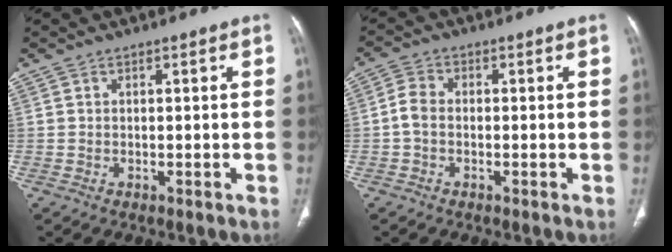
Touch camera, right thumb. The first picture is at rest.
{"total": 3.2, "force": [-0.7, 2.2, 2.2], "torque": [-0.047, 0.010, -0.021]}